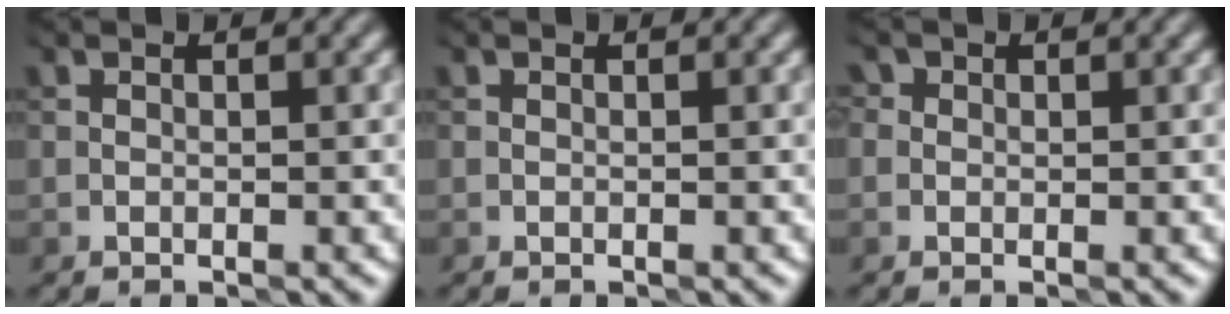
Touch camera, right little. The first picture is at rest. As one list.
[{"total": 0.0}, {"total": 1.3, "force": [0.6, 1.2, 0.3], "torque": [0.011, 0.008, -0.009]}]